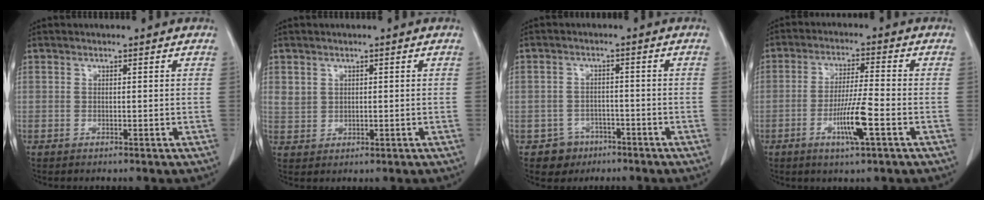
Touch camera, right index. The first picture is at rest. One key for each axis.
{"total": 2.7, "fx": 1.2, "fy": 2.3, "fz": 0.7, "tx": -0.011, "ty": -0.001, "tz": 0.028}
{"total": 4.3, "fx": -2.4, "fy": 3.6, "fz": -0.1, "tx": 0.006, "ty": 0.015, "tz": -0.033}
{"total": 7.8, "fx": -3.0, "fy": 0.2, "fz": 7.2, "tx": -0.136, "ty": -0.010, "tz": -0.055}